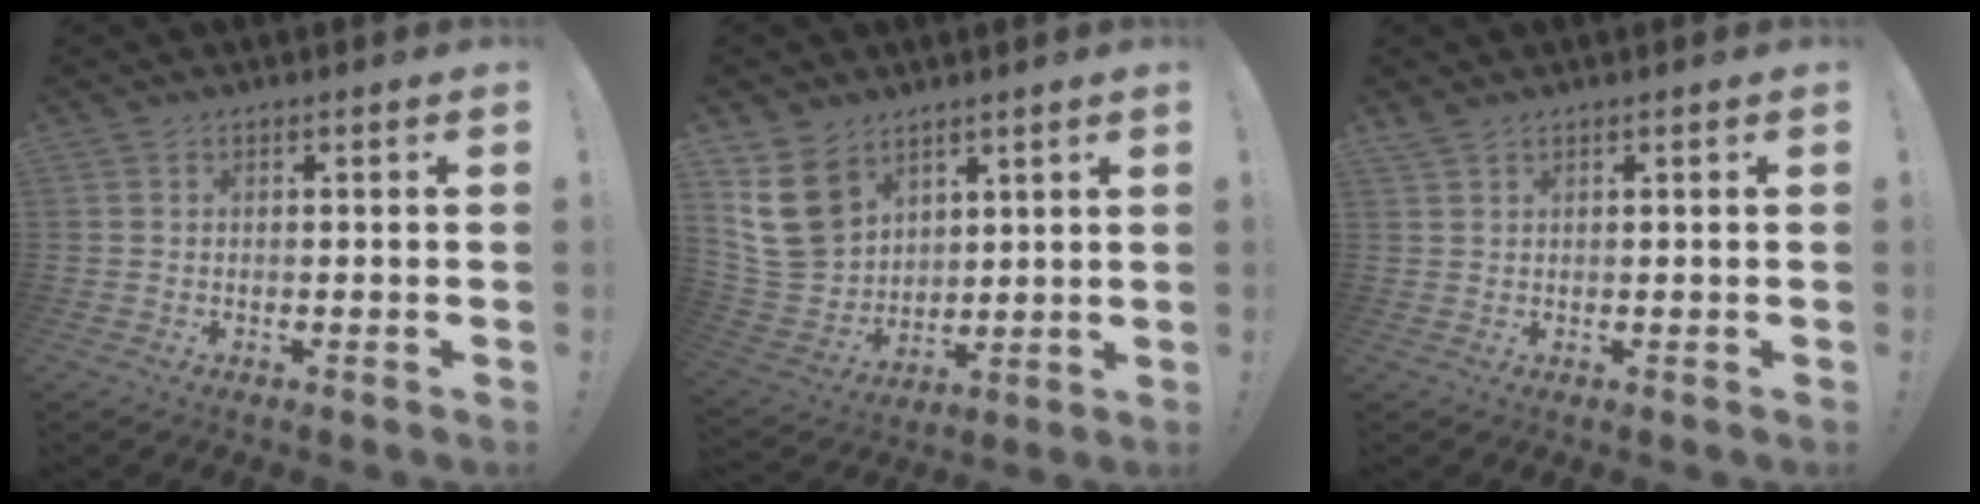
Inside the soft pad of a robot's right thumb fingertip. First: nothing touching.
{"total": 15.7, "force": [8.4, 11.4, 6.8], "torque": [-0.128, -0.046, 0.166]}
{"total": 1.7, "force": [1.4, 0.5, 0.7], "torque": [-0.012, -0.007, 0.025]}